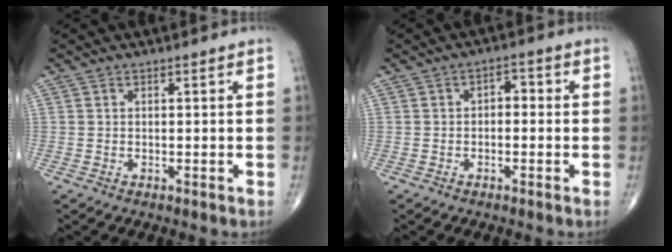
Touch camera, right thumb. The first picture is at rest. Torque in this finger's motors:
{"motor_torque": [-0.26, 0.16, 0.23, -0.02, 0.07]}